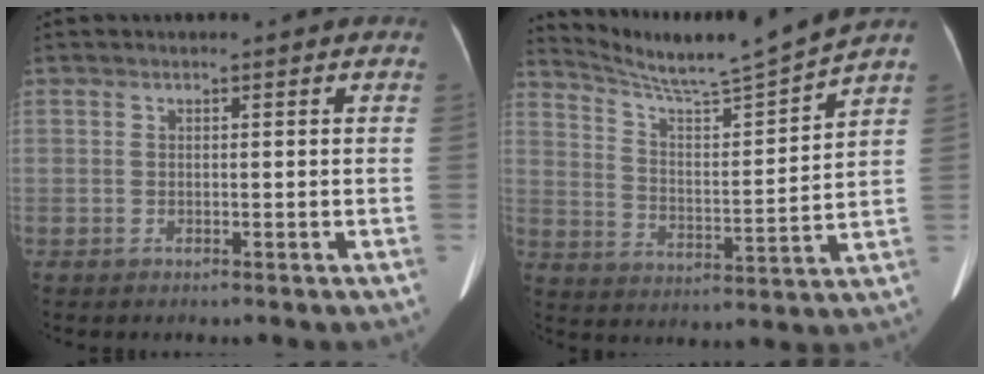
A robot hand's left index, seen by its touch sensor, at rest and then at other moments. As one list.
[{"total": 10.4, "force": [9.8, -2.4, 2.6], "torque": [-0.063, -0.025, 0.176]}]